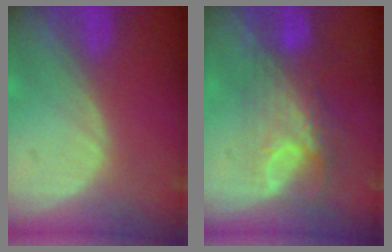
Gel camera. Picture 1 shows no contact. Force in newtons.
{"total": 7.8, "press": 6.8, "slide": 3.8}